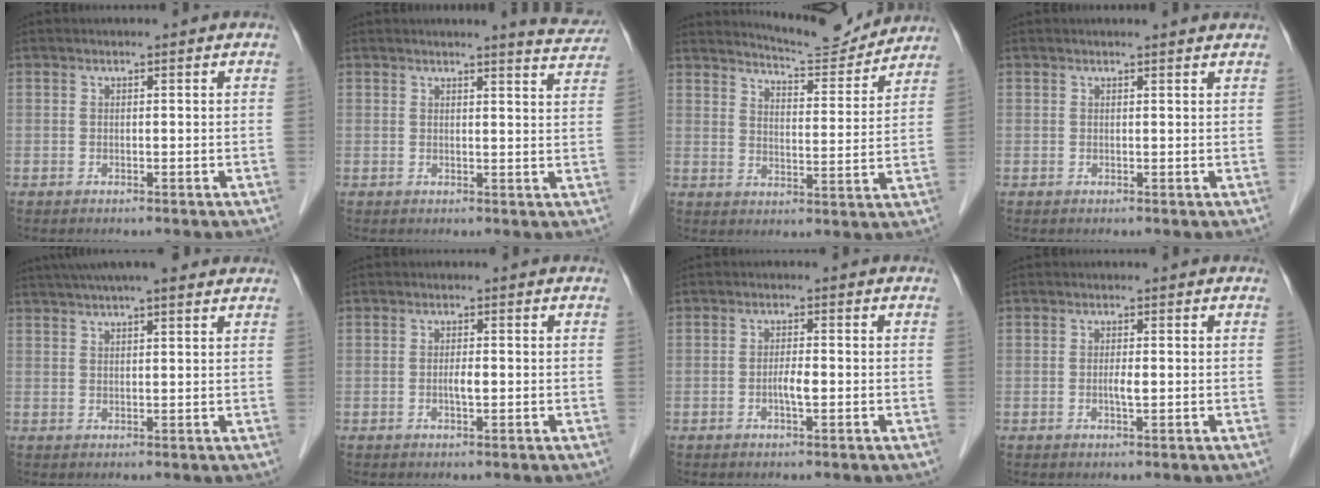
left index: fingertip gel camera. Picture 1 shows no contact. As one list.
[{"total": 4.1, "force": [4.1, -0.1, 0.6], "torque": [-0.011, -0.032, 0.024]}, {"total": 9.1, "force": [9.0, 0.8, 0.9], "torque": [-0.018, -0.013, 0.124]}, {"total": 1.5, "force": [1.5, 0.0, 0.2], "torque": [-0.005, -0.004, 0.006]}, {"total": 11.3, "force": [9.1, 1.7, 6.4], "torque": [-0.102, 0.037, 0.125]}, {"total": 1.6, "force": [-1.2, 0.2, 1.0], "torque": [-0.022, -0.006, -0.021]}, {"total": 2.3, "force": [-1.6, 0.2, 1.6], "torque": [-0.031, -0.005, -0.028]}, {"total": 1.5, "force": [-1.1, 0.1, 1.0], "torque": [-0.021, -0.008, -0.018]}]